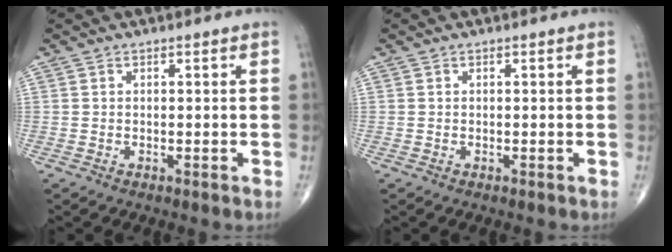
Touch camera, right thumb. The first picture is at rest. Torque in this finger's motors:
{"motor_torque": [0.00, 0.00, 0.01, 0.01, 0.00]}